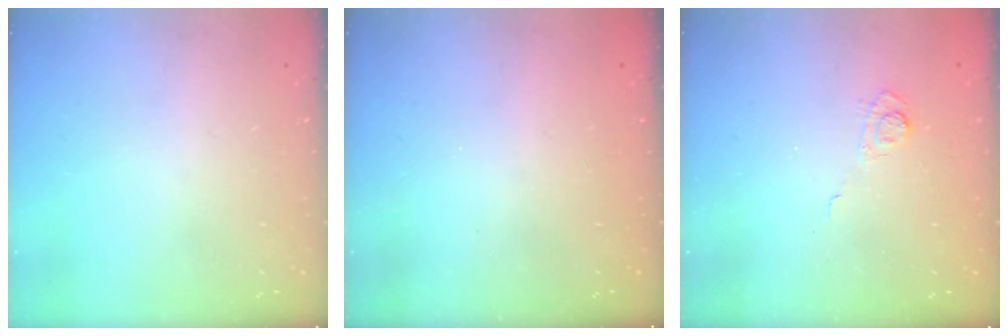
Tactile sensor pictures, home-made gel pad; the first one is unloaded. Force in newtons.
{"total": 2.3, "press": 2.2, "slide": 0.8}
{"total": 3.8, "press": 3.5, "slide": 1.6}